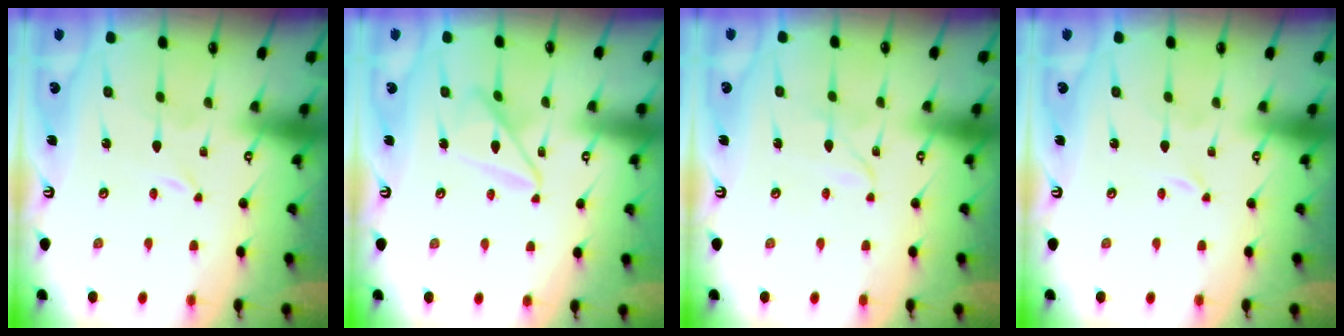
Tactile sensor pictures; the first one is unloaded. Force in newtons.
{"total": 12.2, "press": 12.1, "slide": 1.0}
{"total": 2.7, "press": 2.7, "slide": 0.1}
{"total": 0.0}